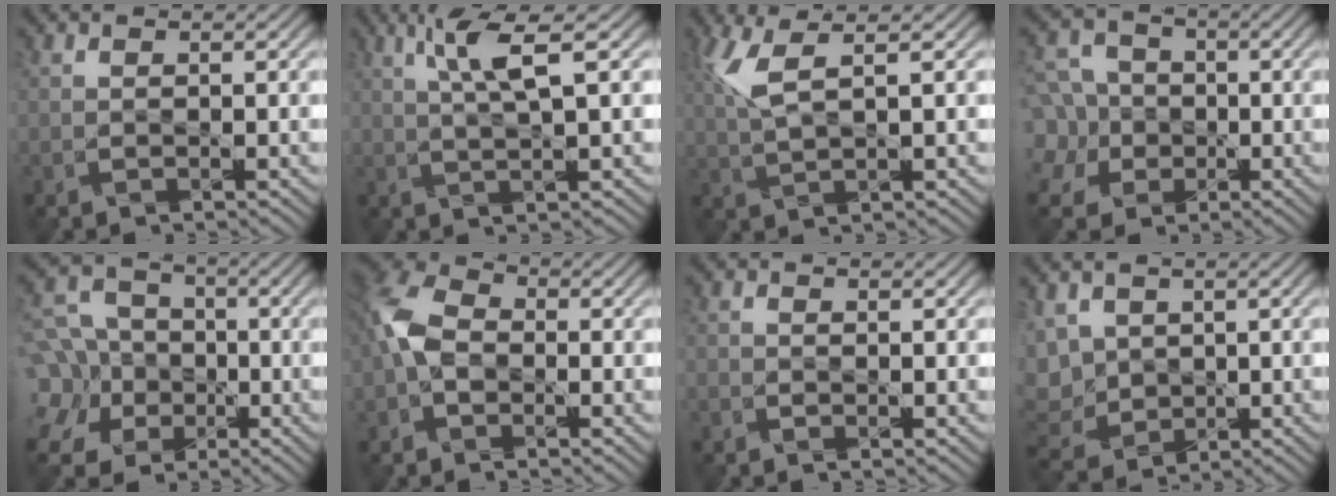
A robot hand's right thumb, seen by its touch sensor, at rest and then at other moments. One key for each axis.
{"total": 4.8, "fx": 2.0, "fy": -0.3, "fz": 4.3, "tx": -0.102, "ty": 0.008, "tz": 0.042}
{"total": 4.3, "fx": 2.0, "fy": 0.1, "fz": 3.8, "tx": -0.106, "ty": 0.010, "tz": 0.049}
{"total": 8.5, "fx": -1.5, "fy": 7.3, "fz": 4.0, "tx": -0.132, "ty": 0.004, "tz": -0.048}
{"total": 12.1, "fx": -3.0, "fy": 10.2, "fz": 5.7, "tx": -0.186, "ty": -0.017, "tz": -0.072}
{"total": 6.8, "fx": -1.6, "fy": 4.4, "fz": 4.9, "tx": -0.138, "ty": 0.008, "tz": -0.048}
{"total": 1.9, "fx": -1.6, "fy": 0.7, "fz": 0.8, "tx": -0.020, "ty": -0.002, "tz": -0.030}
{"total": 5.8, "fx": 0.8, "fy": 4.6, "fz": 3.5, "tx": -0.136, "ty": 0.002, "tz": 0.016}